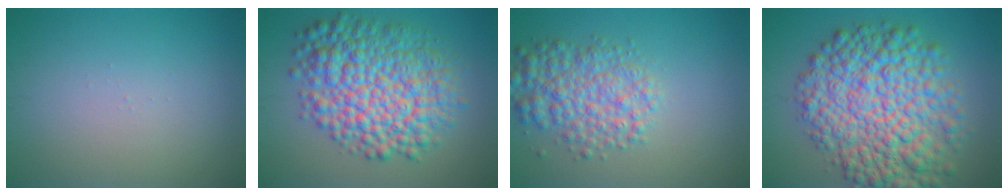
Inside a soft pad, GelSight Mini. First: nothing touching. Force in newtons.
{"total": 10.6, "press": 10.6, "slide": 0.1}
{"total": 5.2, "press": 5.2, "slide": 0.2}
{"total": 11.9, "press": 11.9, "slide": 0.2}